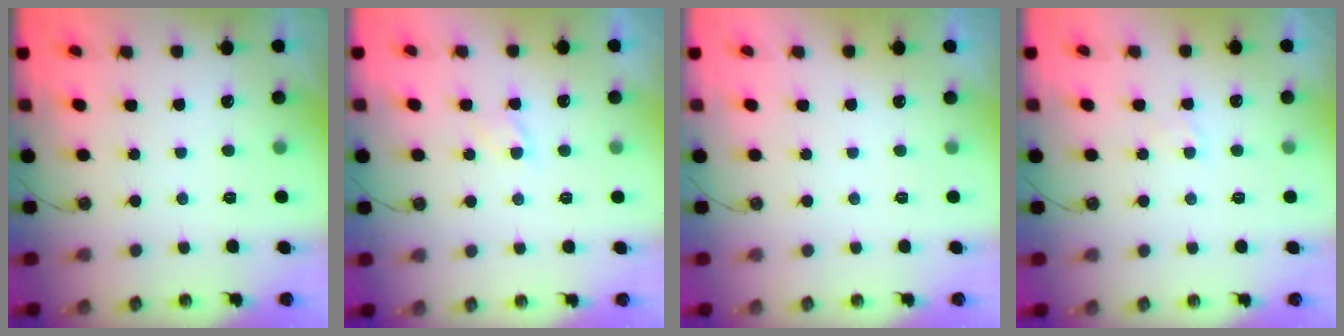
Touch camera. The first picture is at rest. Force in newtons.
{"total": 2.8, "press": 2.8, "slide": 0.4}
{"total": 0.0}
{"total": 2.9, "press": 2.9, "slide": 0.4}